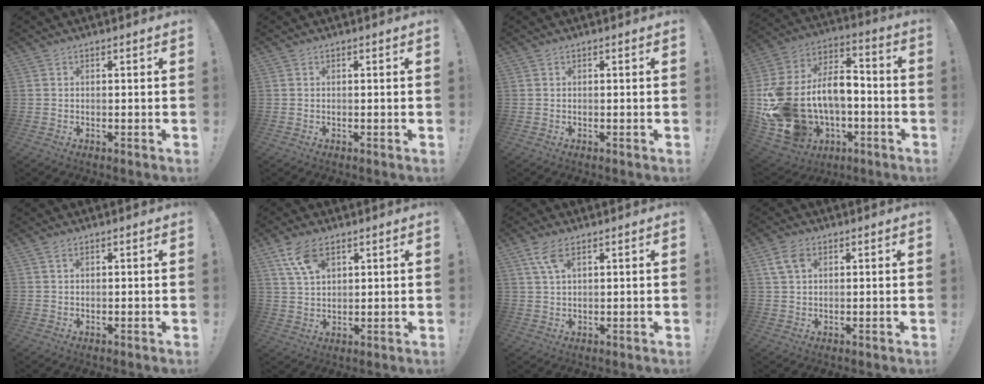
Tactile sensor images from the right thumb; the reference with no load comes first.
{"total": 0.0}
{"total": 0.0}
{"total": 21.8, "force": [-2.2, 16.2, 14.5], "torque": [-0.317, 0.000, 0.000]}
{"total": 1.5, "force": [0.9, 0.6, 1.0], "torque": [-0.012, -0.003, 0.016]}
{"total": 8.9, "force": [5.2, 4.7, 5.5], "torque": [-0.093, -0.018, 0.101]}
{"total": 6.1, "force": [3.4, 2.3, 4.4], "torque": [-0.083, -0.008, 0.063]}
{"total": 5.9, "force": [2.4, 3.8, 3.8], "torque": [-0.075, 0.001, 0.047]}